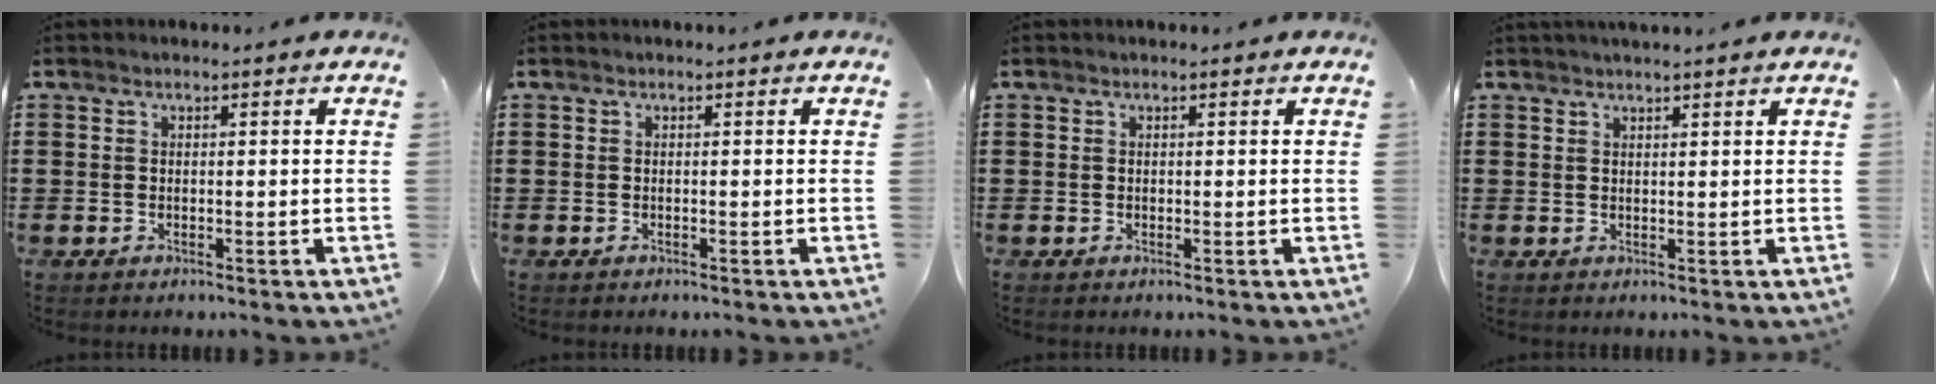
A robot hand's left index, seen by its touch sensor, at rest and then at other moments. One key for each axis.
{"total": 0.0}
{"total": 0.0}
{"total": 1.3, "fx": 1.2, "fy": -0.2, "fz": 0.4, "tx": -0.008, "ty": -0.001, "tz": 0.023}